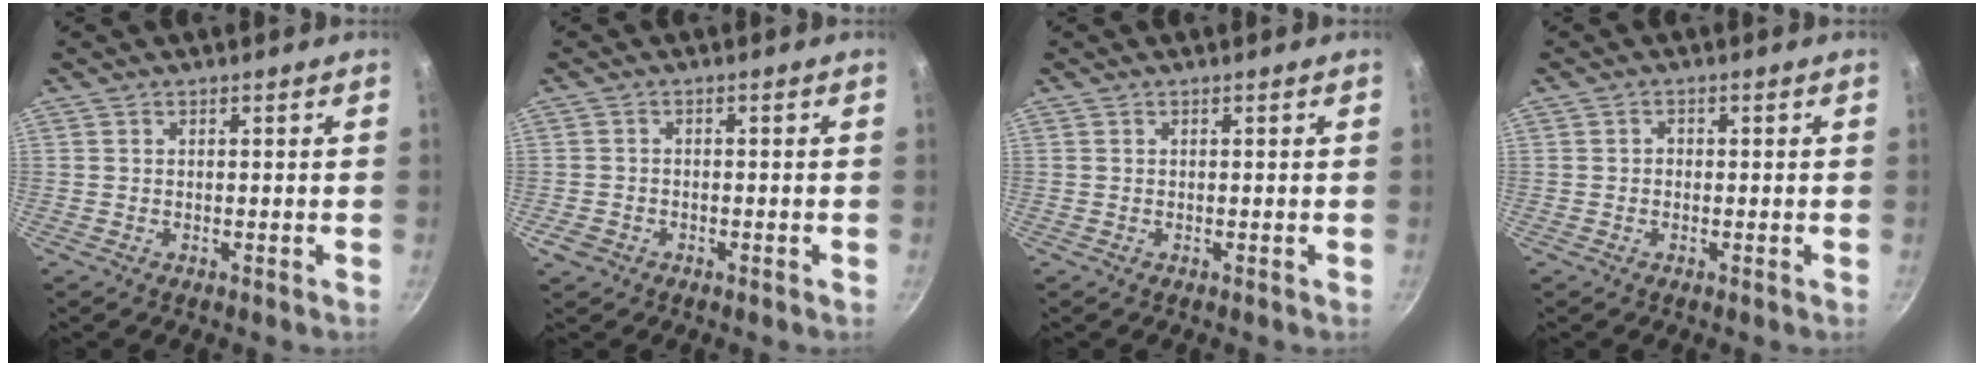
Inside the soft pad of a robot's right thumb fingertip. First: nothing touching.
{"total": 2.7, "force": [-1.3, 2.0, 1.1], "torque": [-0.022, 0.011, -0.022]}
{"total": 0.0}
{"total": 1.0, "force": [-0.1, 0.9, 0.5], "torque": [-0.007, 0.005, -0.004]}